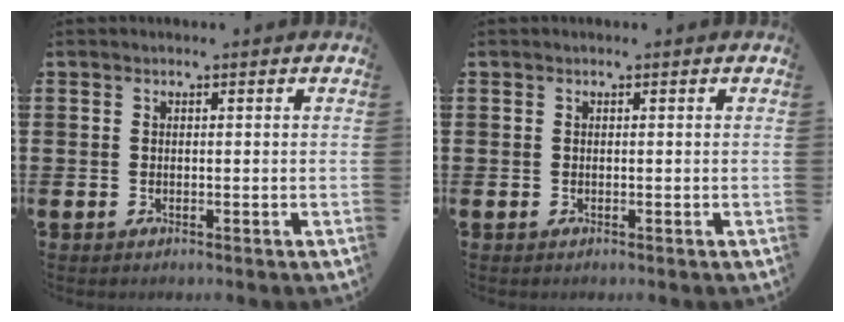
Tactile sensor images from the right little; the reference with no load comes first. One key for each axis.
{"total": 0.0}